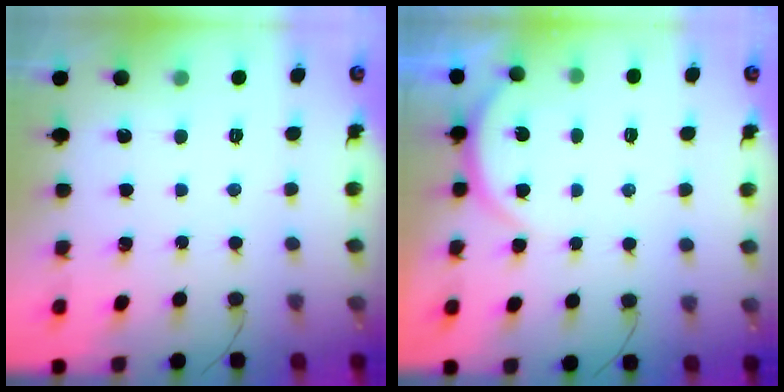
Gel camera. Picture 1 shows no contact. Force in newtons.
{"total": 4.8, "press": 4.7, "slide": 0.5}